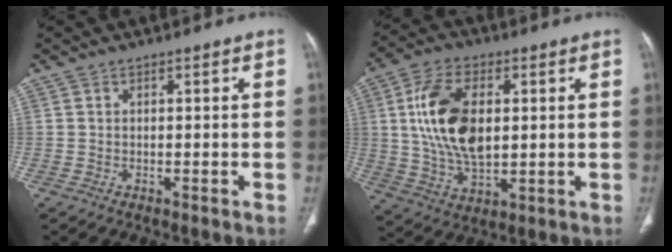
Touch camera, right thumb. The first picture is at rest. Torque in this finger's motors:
{"motor_torque": [2.52, 2.48, 1.82, 0.34, 0.38]}